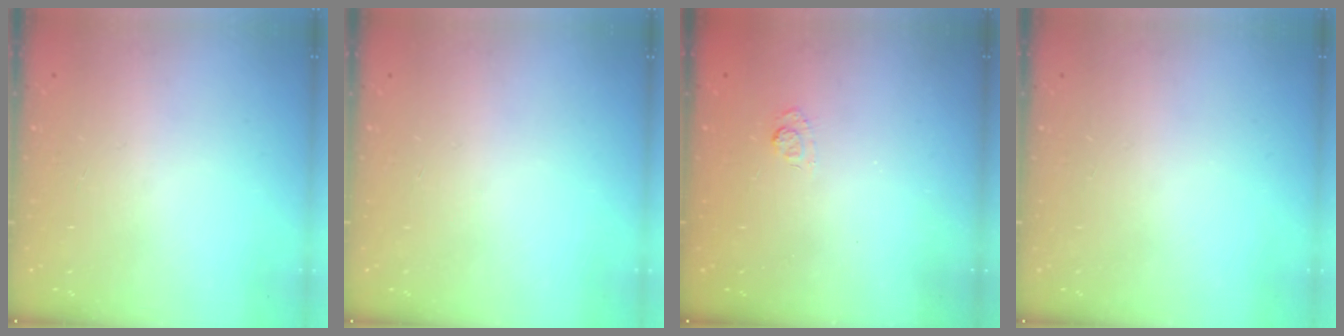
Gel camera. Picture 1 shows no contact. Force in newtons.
{"total": 0.0}
{"total": 2.7, "press": 2.3, "slide": 1.5}
{"total": 0.0}